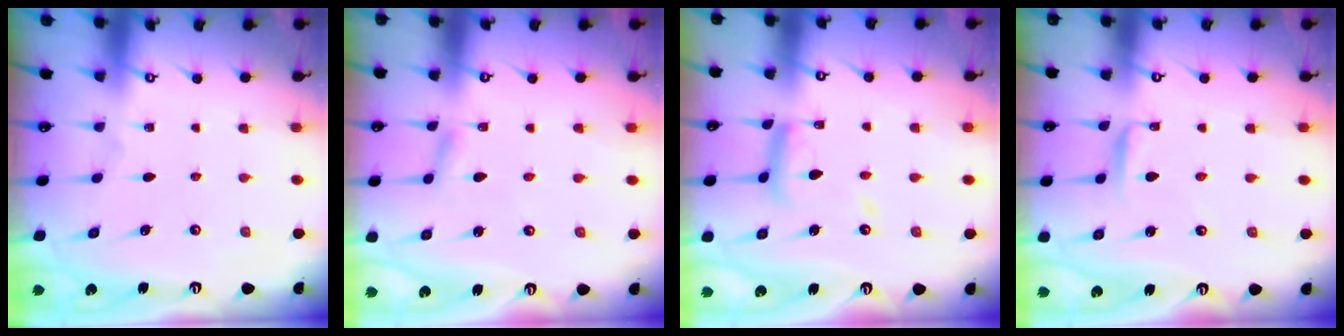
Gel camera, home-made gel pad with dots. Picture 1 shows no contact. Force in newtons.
{"total": 1.7, "press": 1.7, "slide": 0.2}
{"total": 11.1, "press": 11.1, "slide": 0.9}
{"total": 4.2, "press": 4.1, "slide": 0.4}